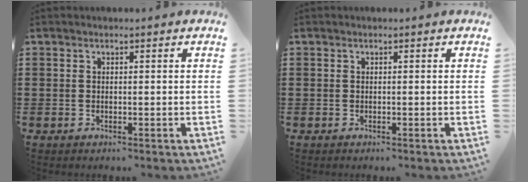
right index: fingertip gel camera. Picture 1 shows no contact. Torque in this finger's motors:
{"motor_torque": [0.87, 0.83, 0.03, -0.01]}